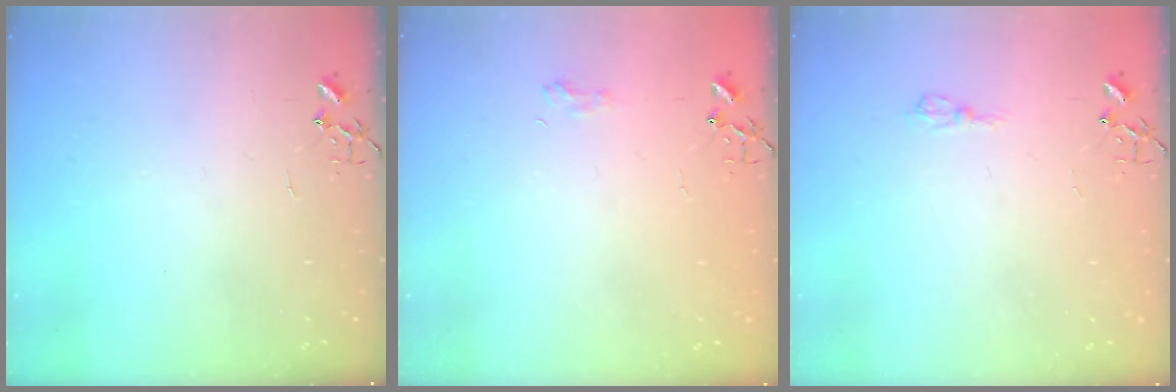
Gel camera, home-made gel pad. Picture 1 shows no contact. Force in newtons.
{"total": 5.5, "press": 5.4, "slide": 0.7}
{"total": 6.5, "press": 6.5, "slide": 0.6}